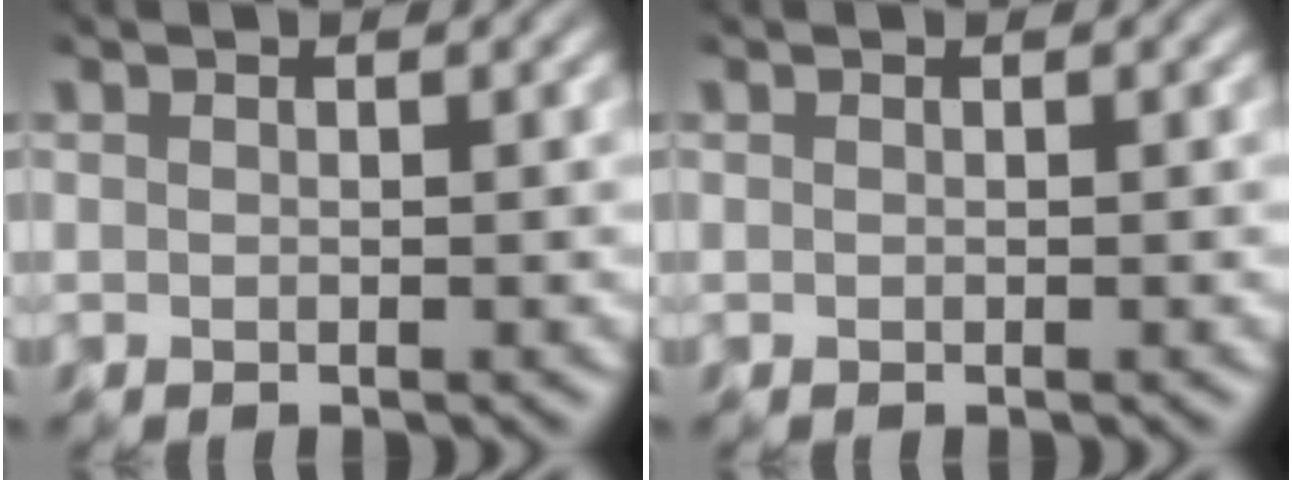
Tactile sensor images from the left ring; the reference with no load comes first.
{"total": 0.0}